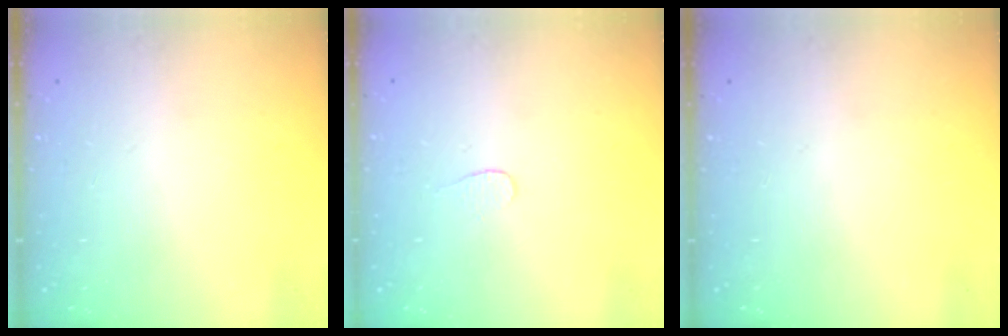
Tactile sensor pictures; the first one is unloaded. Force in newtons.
{"total": 3.3, "press": 3.3, "slide": 0.3}
{"total": 0.0}